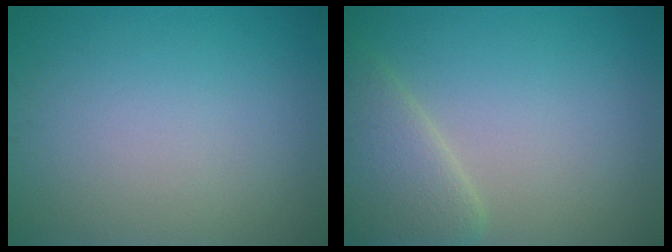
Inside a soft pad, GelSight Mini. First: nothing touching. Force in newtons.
{"total": 4.4, "press": 4.4, "slide": 0.2}